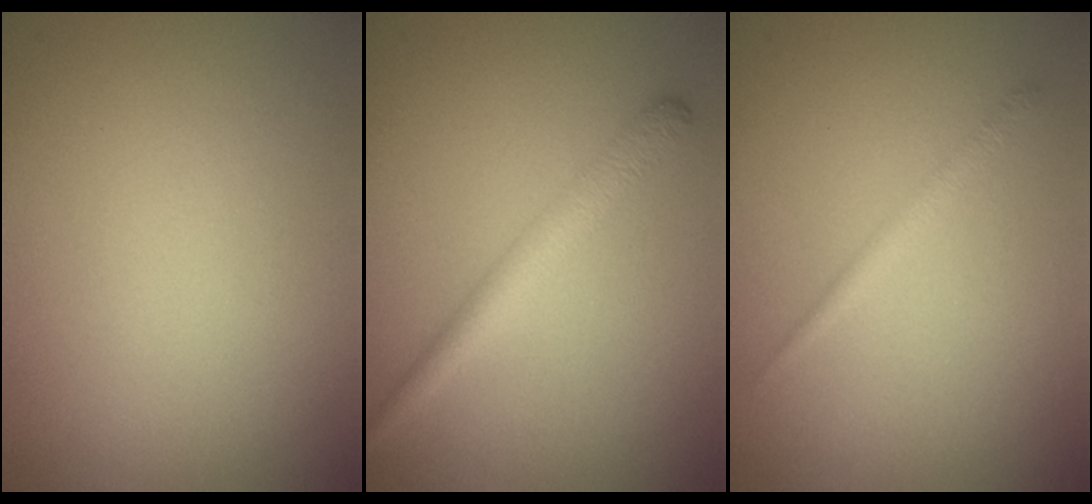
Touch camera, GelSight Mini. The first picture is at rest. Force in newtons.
{"total": 2.7, "press": 2.7, "slide": 0.1}
{"total": 1.1, "press": 1.1, "slide": 0.1}